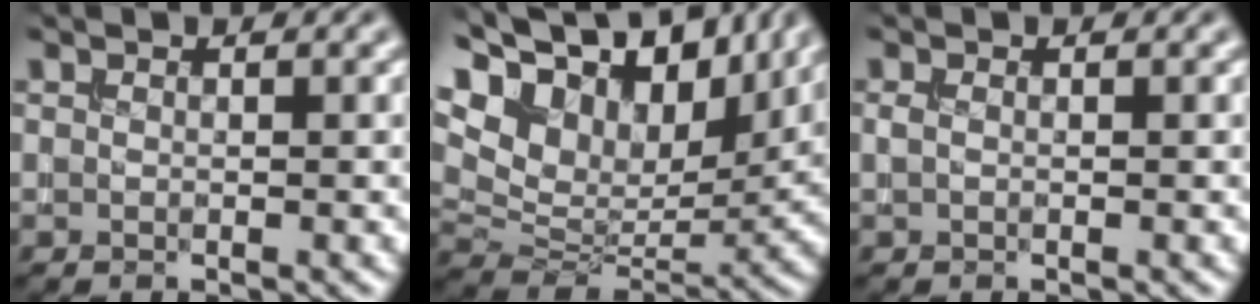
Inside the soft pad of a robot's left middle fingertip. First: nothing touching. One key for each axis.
{"total": 17.5, "fx": 9.0, "fy": 10.5, "fz": 10.7, "tx": -0.231, "ty": 0.060, "tz": 0.168}
{"total": 0.6, "fx": 0.0, "fy": 0.3, "fz": 0.4, "tx": -0.012, "ty": 0.003, "tz": 0.000}